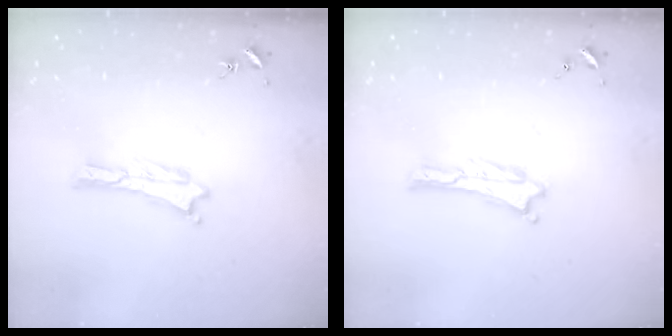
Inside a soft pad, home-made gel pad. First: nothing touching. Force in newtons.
{"total": 0.0}